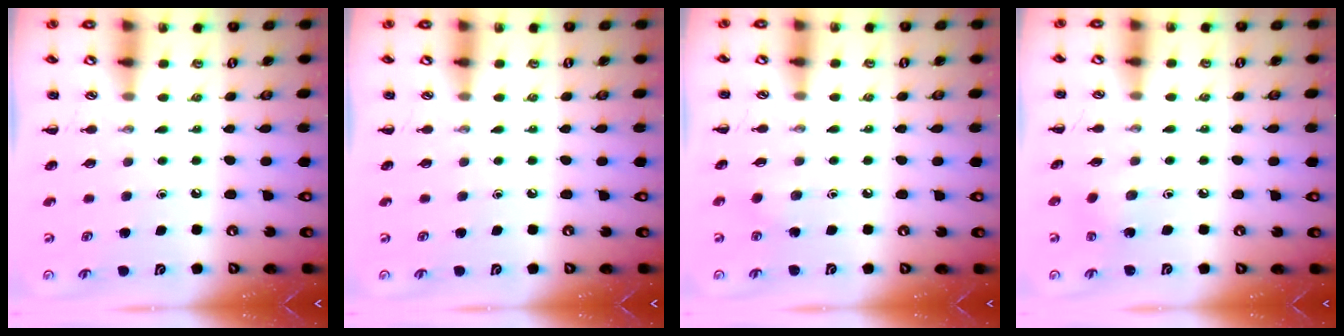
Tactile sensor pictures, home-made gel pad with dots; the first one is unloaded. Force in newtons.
{"total": 0.0}
{"total": 1.8, "press": 1.7, "slide": 0.6}
{"total": 2.3, "press": 2.1, "slide": 0.9}